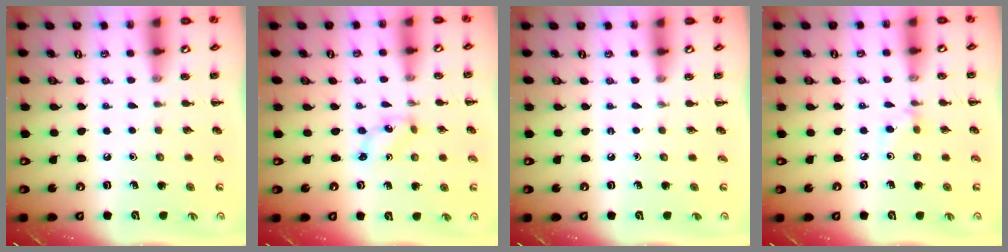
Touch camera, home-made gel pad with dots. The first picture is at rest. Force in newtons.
{"total": 1.2, "press": 1.2, "slide": 0.1}
{"total": 0.0}
{"total": 3.5, "press": 3.3, "slide": 1.2}